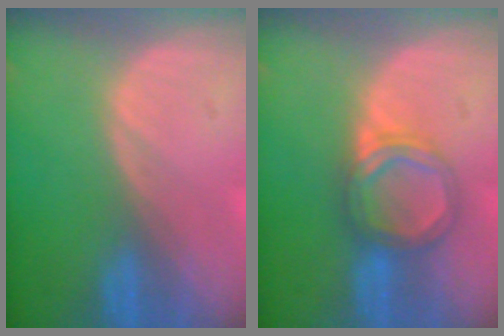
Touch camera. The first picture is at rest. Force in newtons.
{"total": 5.4, "press": 5.3, "slide": 1.0}